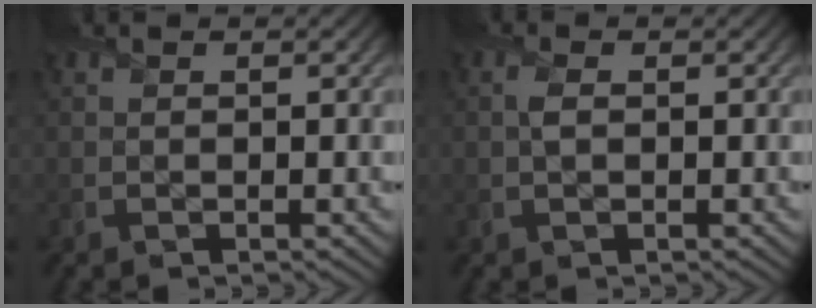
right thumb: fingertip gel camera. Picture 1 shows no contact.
{"total": 1.2, "force": [0.1, 0.6, 1.1], "torque": [-0.027, 0.001, 0.001]}